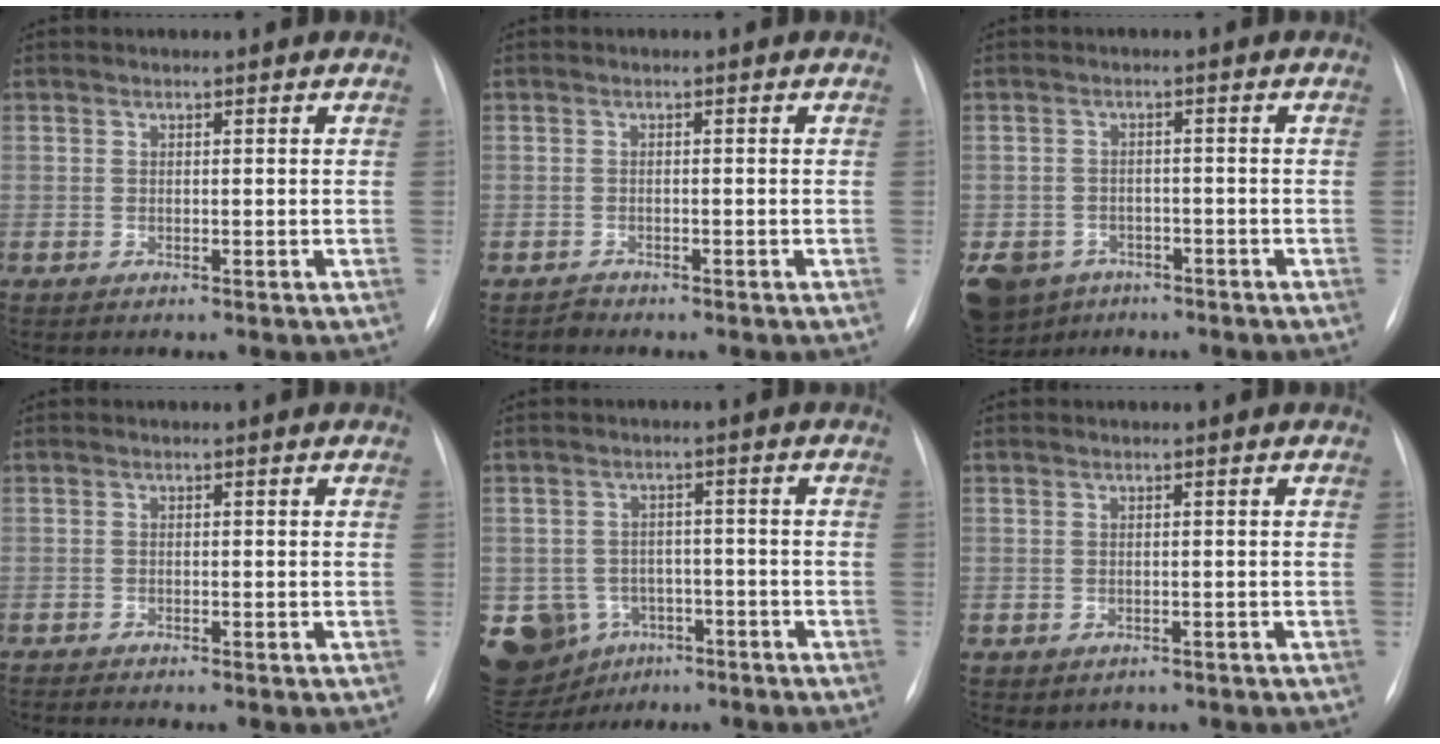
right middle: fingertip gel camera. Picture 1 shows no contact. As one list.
[{"total": 0.8, "force": [-0.8, 0.2, -0.2], "torque": [0.006, -0.002, -0.016]}, {"total": 8.7, "force": [-6.0, 5.9, 2.0], "torque": [-0.048, -0.002, -0.092]}, {"total": 2.4, "force": [-2.2, -0.1, 0.9], "torque": [-0.011, -0.004, -0.032]}, {"total": 14.3, "force": [-6.4, 11.9, 4.8], "torque": [-0.126, 0.020, -0.085]}, {"total": 1.5, "force": [-0.8, 1.2, 0.4], "torque": [-0.007, 0.001, -0.003]}]